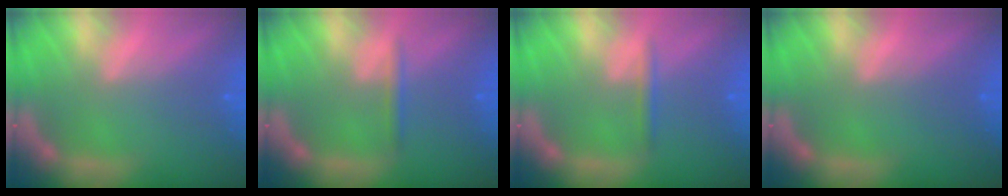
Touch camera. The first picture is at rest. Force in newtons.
{"total": 1.4}
{"total": 1.4}
{"total": 0.0}